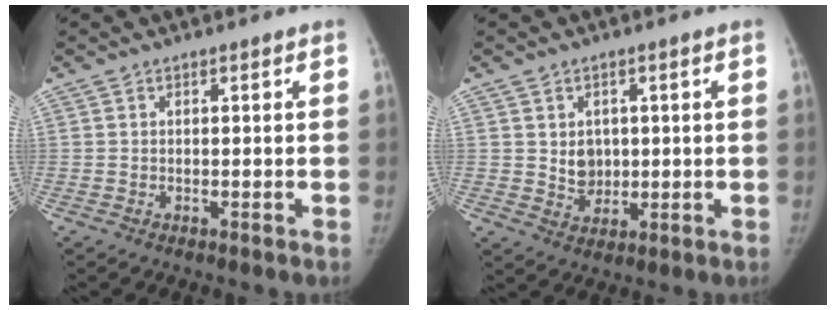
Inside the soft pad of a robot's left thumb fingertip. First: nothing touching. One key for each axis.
{"total": 4.8, "fx": 0.6, "fy": 4.1, "fz": 2.4, "tx": -0.011, "ty": -0.007, "tz": 0.020}